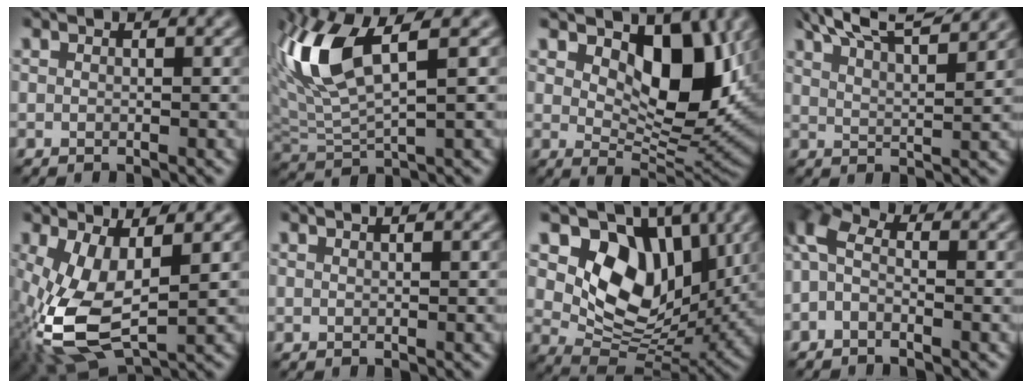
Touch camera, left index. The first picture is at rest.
{"total": 8.5, "force": [3.5, 2.9, 7.1], "torque": [-0.163, 0.011, 0.067]}
{"total": 8.7, "force": [3.1, 4.6, 6.7], "torque": [-0.097, -0.018, 0.047]}
{"total": 9.6, "force": [7.7, 2.4, 5.3], "torque": [-0.063, 0.026, 0.075]}
{"total": 9.4, "force": [-1.0, 4.6, 8.2], "torque": [-0.203, -0.013, -0.019]}
{"total": 0.6, "force": [0.4, 0.1, 0.4], "torque": [-0.002, 0.000, 0.002]}
{"total": 9.3, "force": [3.2, 6.5, 5.7], "torque": [-0.097, -0.020, 0.055]}
{"total": 4.2, "force": [-0.6, 2.7, 3.2], "torque": [-0.075, 0.013, -0.024]}